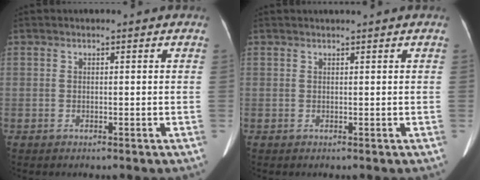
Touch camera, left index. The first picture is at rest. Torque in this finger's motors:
{"motor_torque": [0.16, -0.27, 0.02, 0.03]}